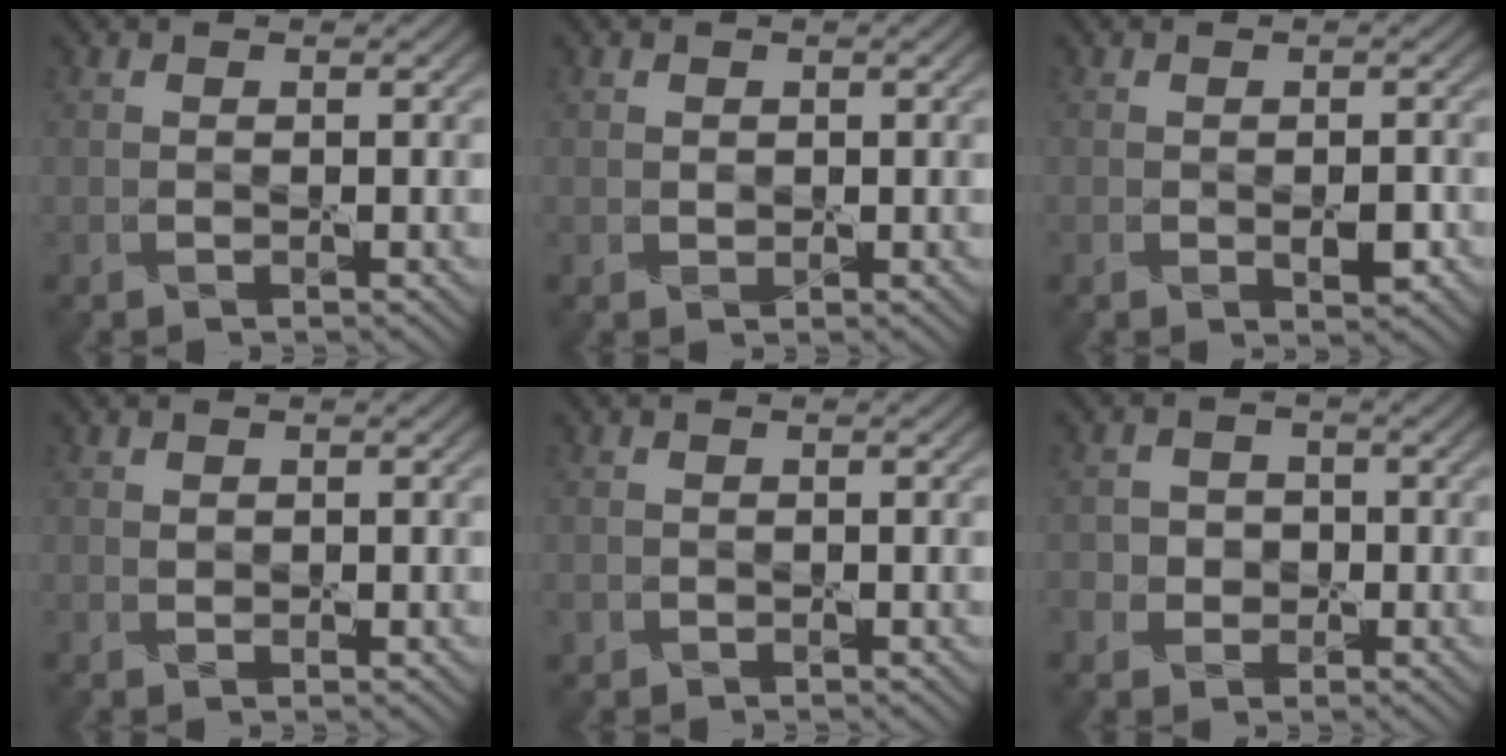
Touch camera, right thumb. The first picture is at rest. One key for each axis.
{"total": 0.8, "fx": 0.2, "fy": 0.7, "fz": 0.3, "tx": -0.010, "ty": -0.005, "tz": 0.004}
{"total": 2.4, "fx": -0.7, "fy": 1.3, "fz": 1.9, "tx": -0.030, "ty": -0.007, "tz": -0.007}
{"total": 0.7, "fx": 0.1, "fy": 0.5, "fz": 0.4, "tx": -0.007, "ty": -0.004, "tz": 0.004}
{"total": 1.0, "fx": -0.6, "fy": 0.8, "fz": 0.1, "tx": -0.004, "ty": -0.007, "tz": -0.013}
{"total": 3.4, "fx": -0.7, "fy": 3.2, "fz": 0.9, "tx": -0.016, "ty": 0.002, "tz": -0.025}